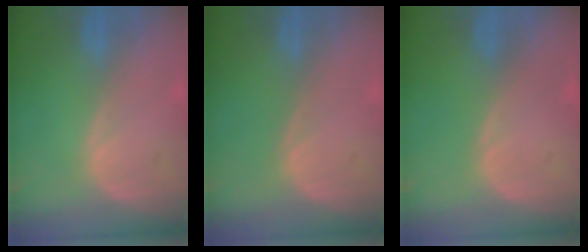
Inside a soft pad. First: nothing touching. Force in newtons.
{"total": 0.0}
{"total": 0.0}